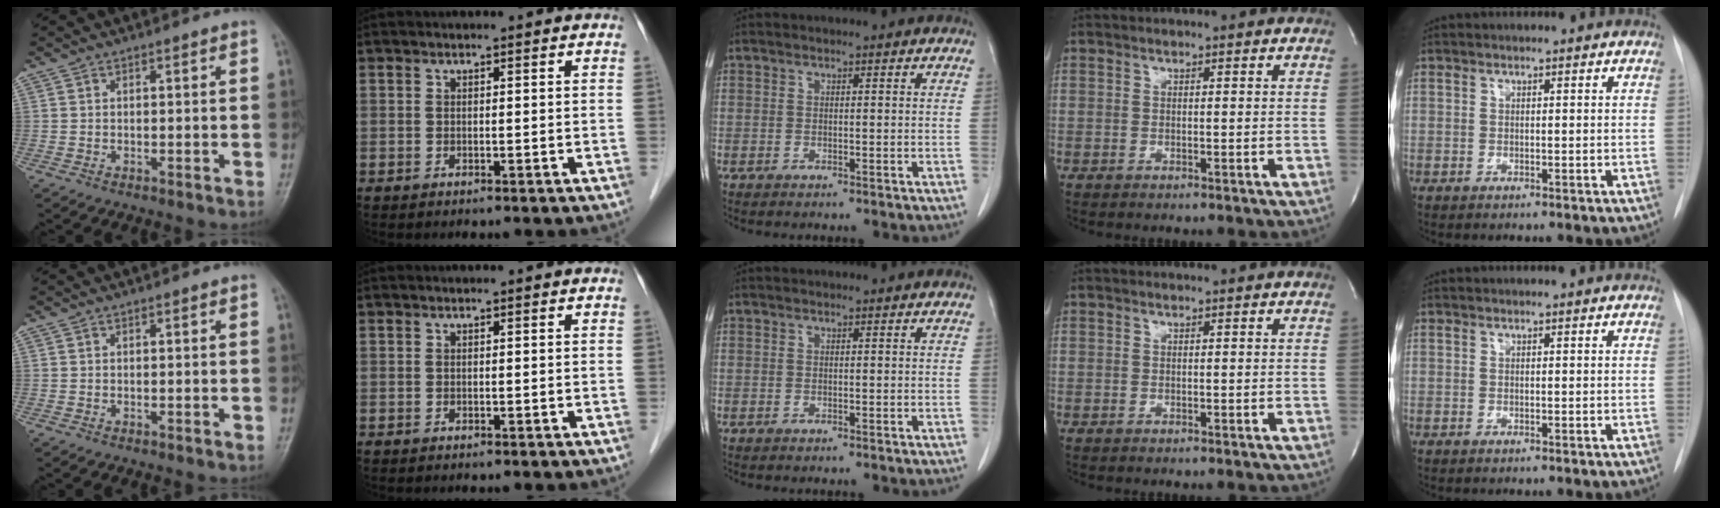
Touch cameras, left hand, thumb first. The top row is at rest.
{}